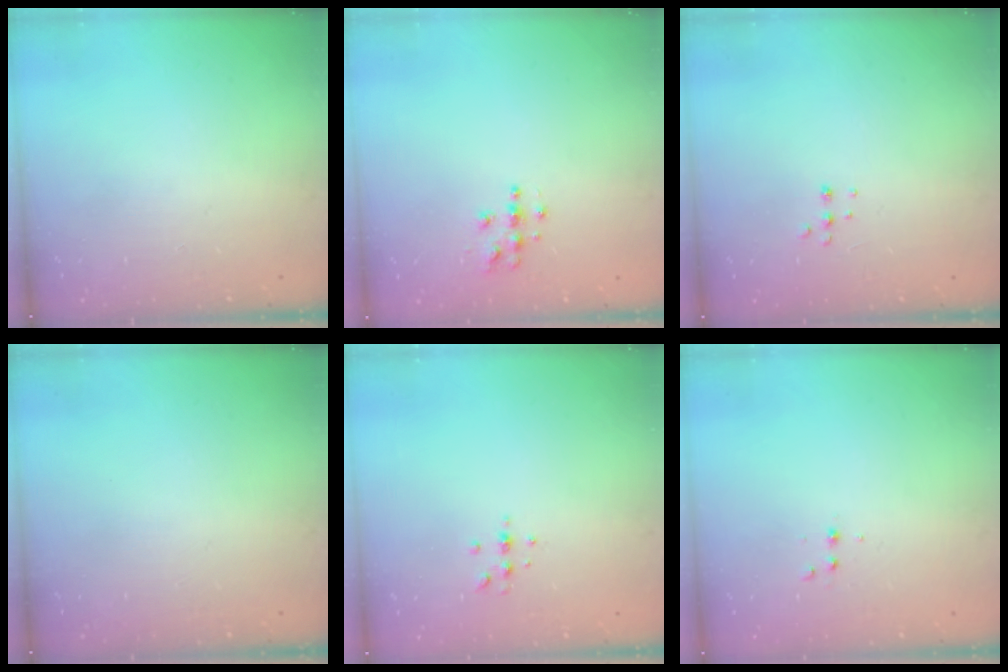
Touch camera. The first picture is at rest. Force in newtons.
{"total": 4.3, "press": 4.3, "slide": 0.4}
{"total": 3.4, "press": 3.3, "slide": 0.6}
{"total": 0.0}
{"total": 4.1, "press": 3.7, "slide": 1.7}
{"total": 2.9, "press": 2.7, "slide": 1.1}